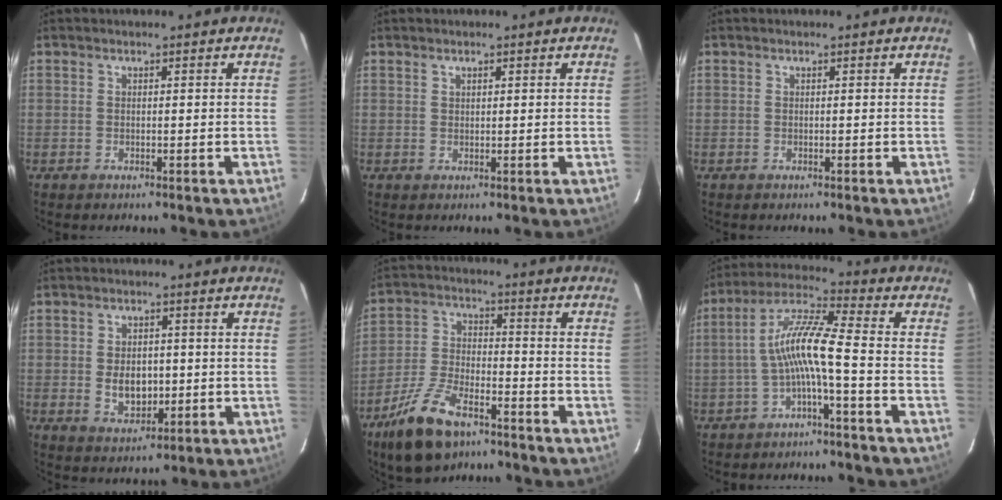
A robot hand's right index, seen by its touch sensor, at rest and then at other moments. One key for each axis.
{"total": 0.9, "fx": 0.6, "fy": 0.4, "fz": 0.5, "tx": -0.006, "ty": 0.002, "tz": 0.011}
{"total": 0.0}
{"total": 6.2, "fx": -0.5, "fy": 4.3, "fz": 4.4, "tx": -0.079, "ty": -0.005, "tz": 0.000}
{"total": 13.7, "fx": -9.2, "fy": 5.8, "fz": 8.2, "tx": -0.182, "ty": -0.013, "tz": -0.170}
{"total": 9.1, "fx": -2.7, "fy": 0.3, "fz": 8.7, "tx": -0.192, "ty": 0.021, "tz": -0.052}